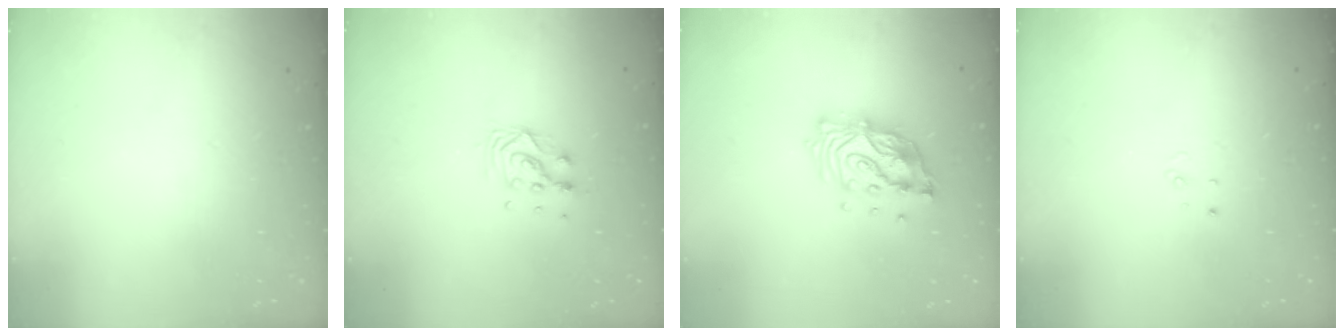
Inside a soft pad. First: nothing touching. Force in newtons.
{"total": 7.8, "press": 7.8, "slide": 0.7}
{"total": 13.6, "press": 13.5, "slide": 1.5}
{"total": 2.6, "press": 2.6, "slide": 0.2}